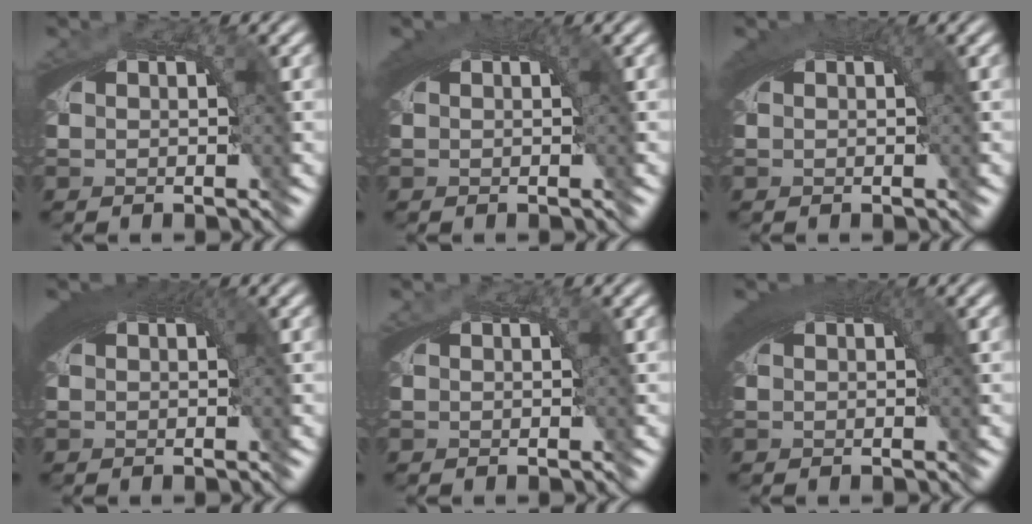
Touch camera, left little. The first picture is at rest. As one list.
[{"total": 2.3, "force": [0.9, 0.5, 2.1], "torque": [-0.026, 0.008, 0.014]}, {"total": 2.2, "force": [0.9, 0.4, 1.9], "torque": [-0.025, 0.007, 0.015]}, {"total": 4.7, "force": [1.5, 1.6, 4.1], "torque": [-0.054, 0.017, 0.018]}, {"total": 0.5, "force": [-0.2, -0.2, -0.4], "torque": [0.007, -0.001, -0.003]}, {"total": 3.4, "force": [1.2, 0.9, 3.0], "torque": [-0.036, 0.012, 0.016]}]